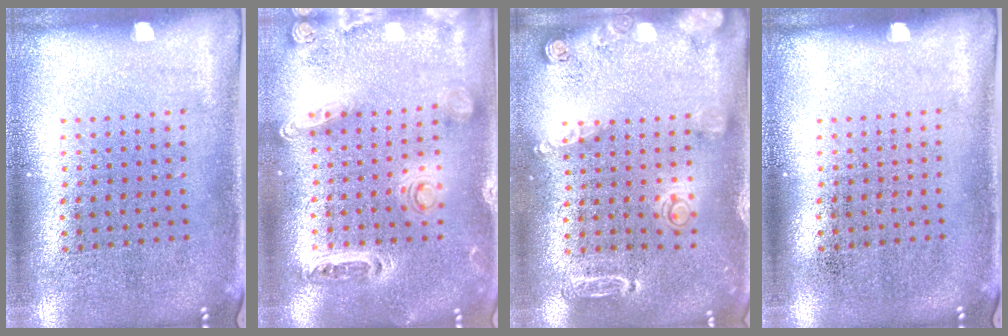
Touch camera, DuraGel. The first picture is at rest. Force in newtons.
{"total": 1.3, "press": 1.3, "slide": 0.4}
{"total": 1.6, "press": 1.6, "slide": 0.1}
{"total": 0.0}